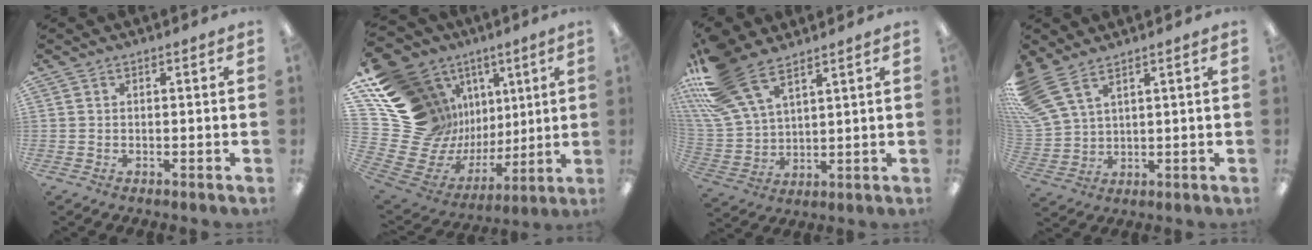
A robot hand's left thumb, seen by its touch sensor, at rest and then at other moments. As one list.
[{"total": 20.6, "force": [9.0, 16.4, 8.7], "torque": [-0.162, -0.108, 0.224]}, {"total": 17.6, "force": [11.8, 8.3, 10.0], "torque": [-0.238, -0.055, 0.218]}, {"total": 9.8, "force": [6.9, 4.4, 5.4], "torque": [-0.134, -0.020, 0.135]}]